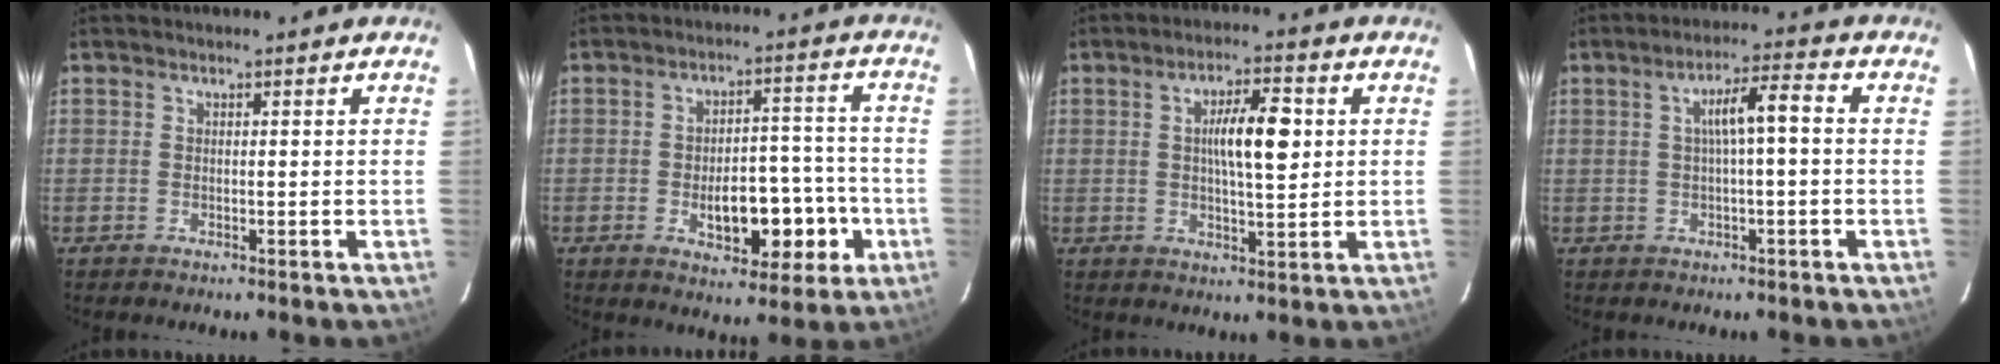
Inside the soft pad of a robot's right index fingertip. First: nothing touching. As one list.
[{"total": 10.8, "force": [-3.4, 5.1, 9.0], "torque": [-0.124, 0.024, -0.040]}, {"total": 7.8, "force": [1.3, 1.7, 7.5], "torque": [-0.128, 0.012, 0.022]}, {"total": 5.9, "force": [0.6, 0.7, 5.8], "torque": [-0.100, 0.021, 0.009]}]